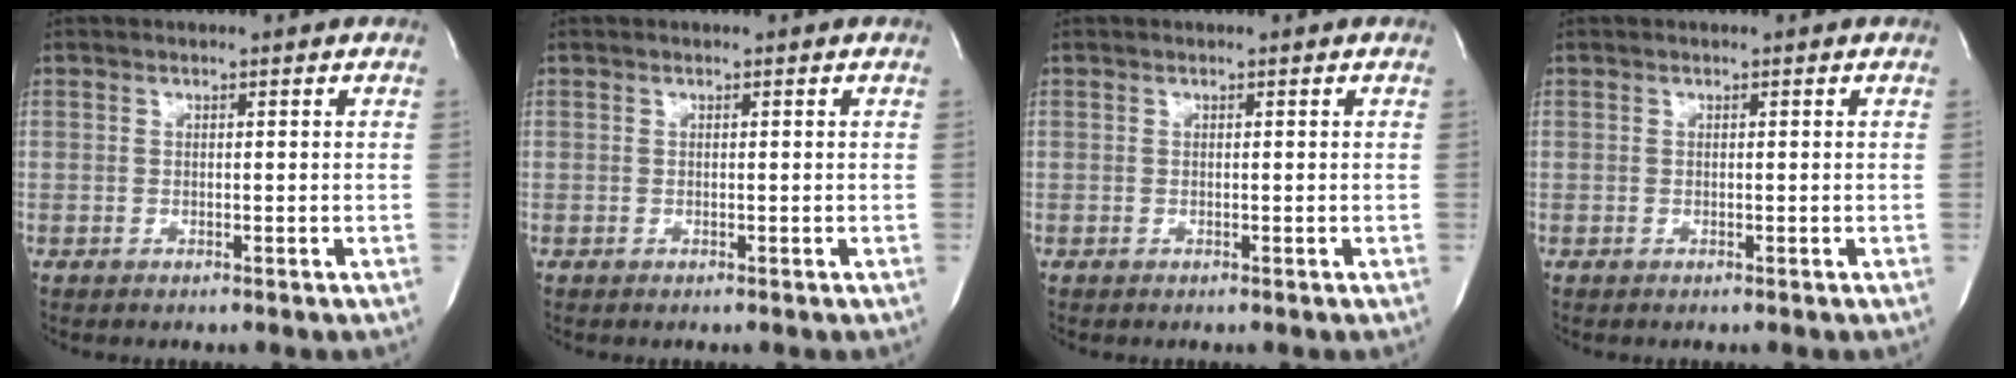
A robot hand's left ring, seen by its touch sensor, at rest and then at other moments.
{"total": 0.0}
{"total": 0.0}
{"total": 0.0}